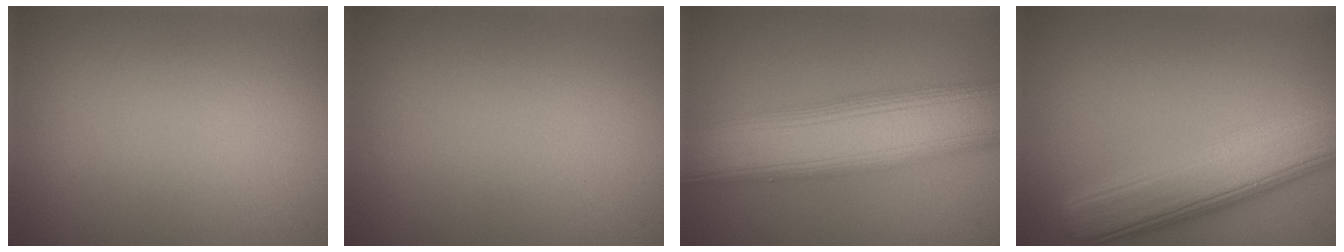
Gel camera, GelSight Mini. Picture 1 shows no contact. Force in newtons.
{"total": 0.0}
{"total": 11.1, "press": 11.1, "slide": 0.2}
{"total": 7.4, "press": 7.4, "slide": 0.4}